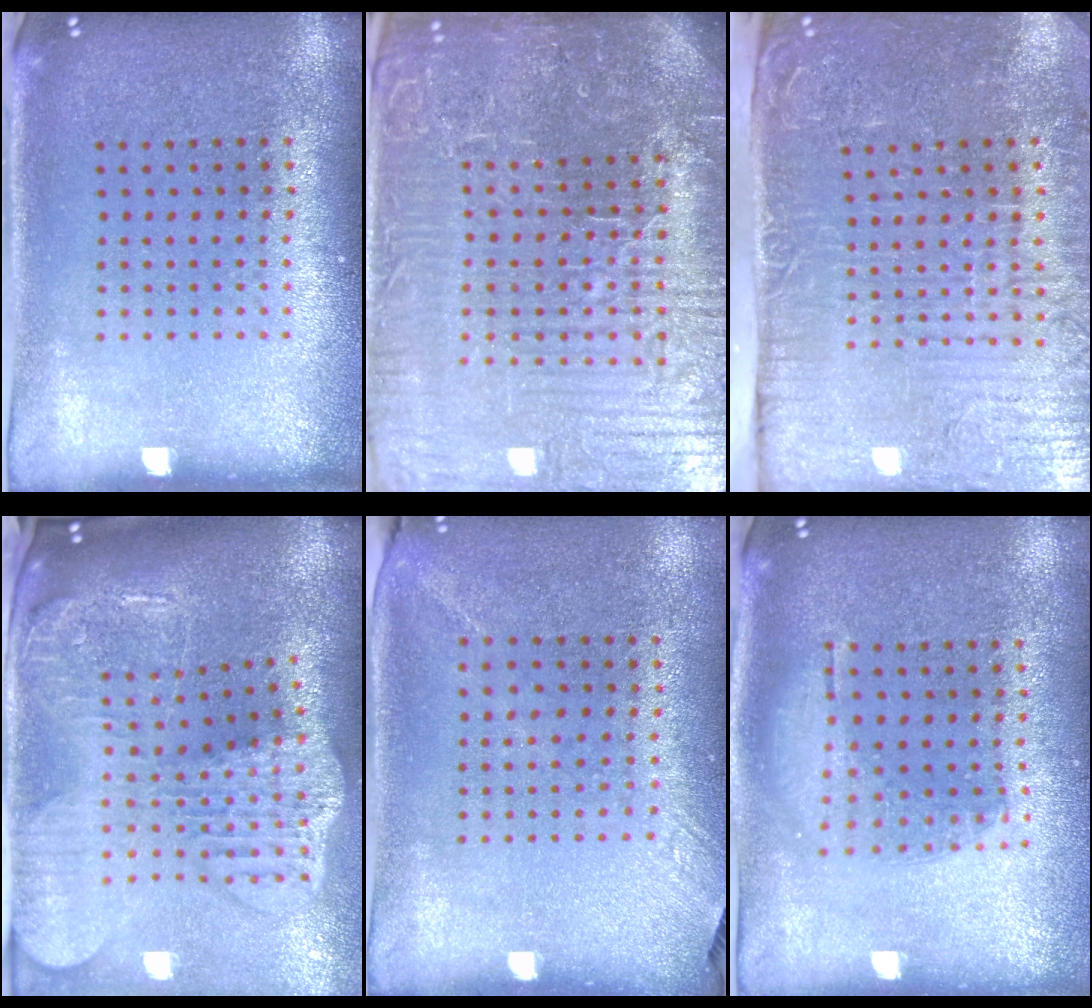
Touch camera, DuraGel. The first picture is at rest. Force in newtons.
{"total": 6.9, "press": 6.2, "slide": 3.1}
{"total": 5.5, "press": 4.5, "slide": 3.0}
{"total": 4.3, "press": 3.3, "slide": 2.8}
{"total": 1.4, "press": 1.0, "slide": 0.9}
{"total": 1.0, "press": 0.9, "slide": 0.4}